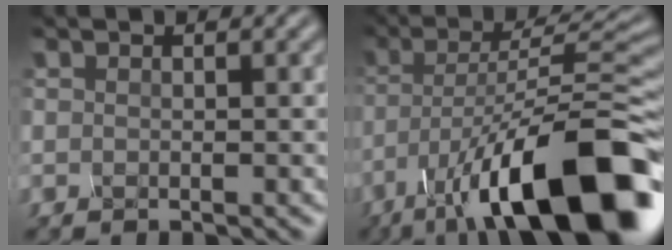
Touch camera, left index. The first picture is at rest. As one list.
[{"total": 13.5, "force": [-6.9, 5.1, 10.4], "torque": [-0.180, 0.002, -0.099]}]